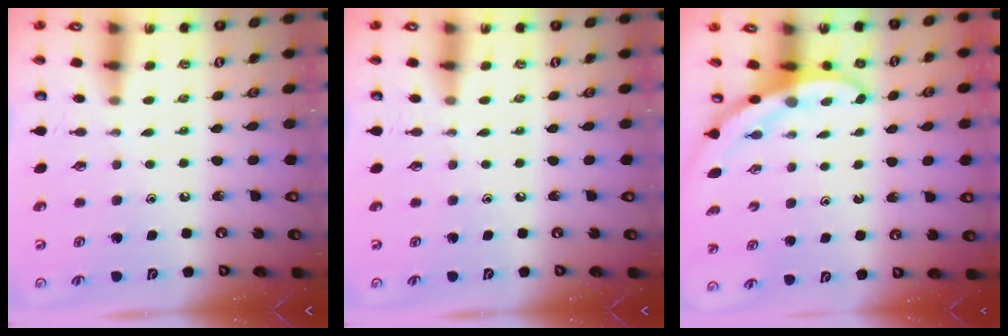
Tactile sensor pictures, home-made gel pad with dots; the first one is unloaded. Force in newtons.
{"total": 0.0}
{"total": 3.3, "press": 3.3, "slide": 0.2}